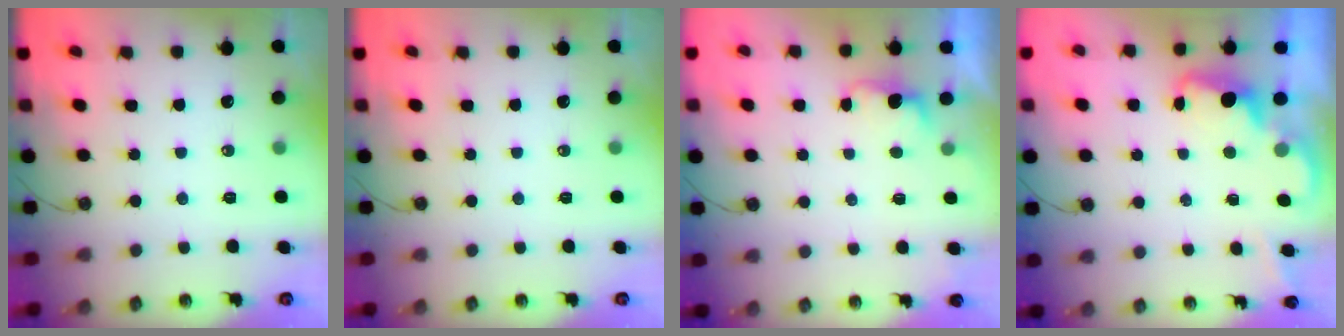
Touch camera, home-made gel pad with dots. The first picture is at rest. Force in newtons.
{"total": 0.0}
{"total": 2.1, "press": 2.0, "slide": 0.9}
{"total": 2.1, "press": 2.0, "slide": 0.6}